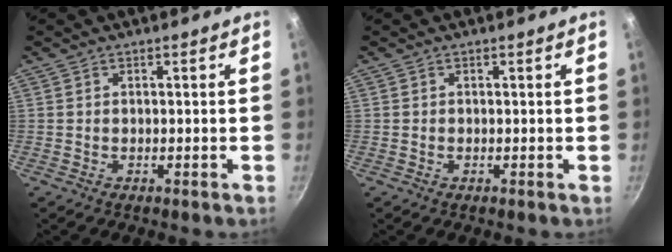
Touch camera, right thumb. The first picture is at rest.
{"total": 0.0}